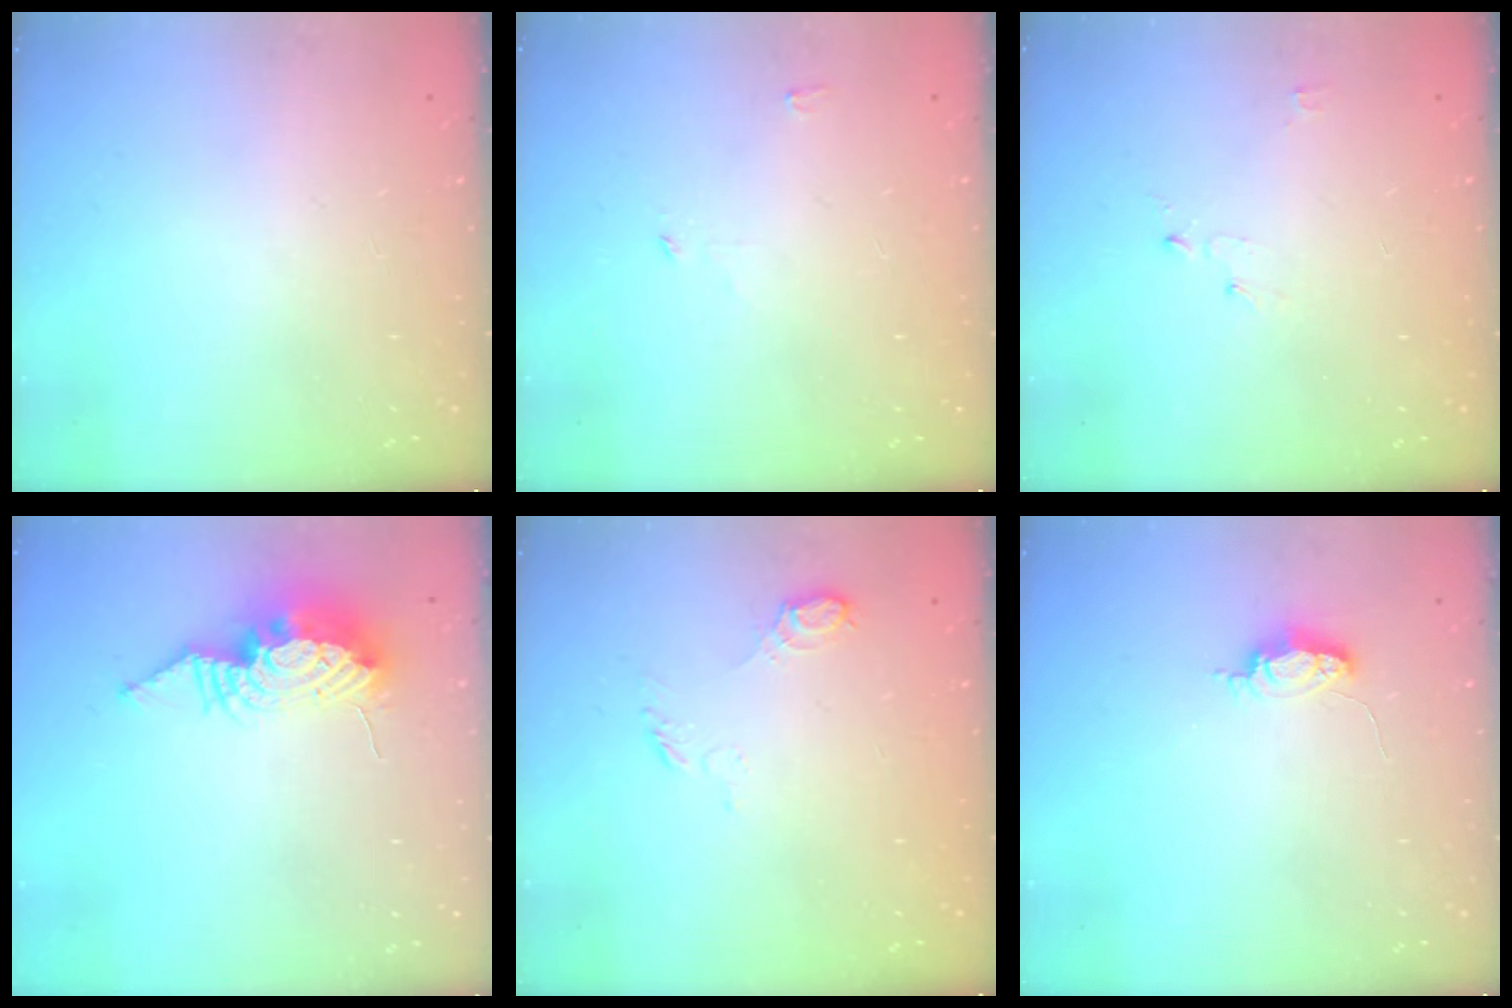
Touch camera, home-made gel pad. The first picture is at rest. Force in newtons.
{"total": 2.7, "press": 2.7, "slide": 0.3}
{"total": 2.4, "press": 2.4, "slide": 0.3}
{"total": 11.7, "press": 11.6, "slide": 1.1}
{"total": 6.6, "press": 6.5, "slide": 0.7}
{"total": 4.0, "press": 3.9, "slide": 0.5}